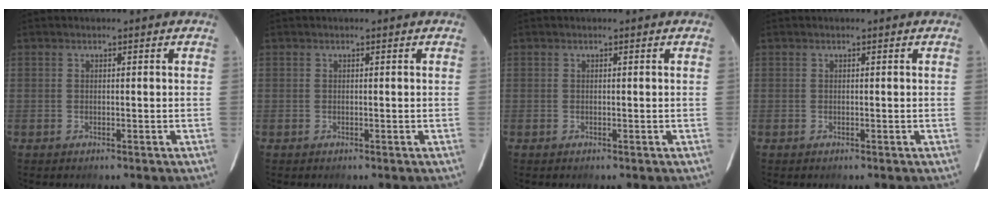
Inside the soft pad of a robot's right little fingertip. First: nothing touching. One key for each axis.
{"total": 0.0}
{"total": 0.0}
{"total": 0.0}